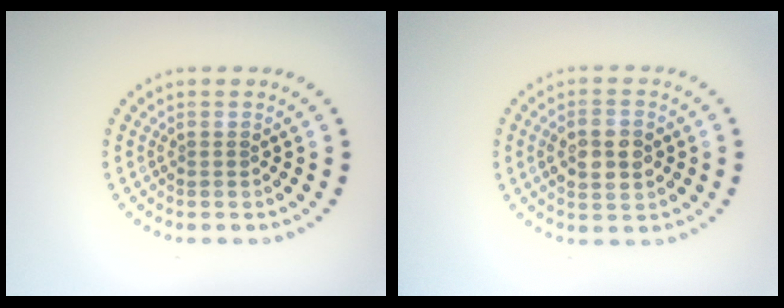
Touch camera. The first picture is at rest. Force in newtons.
{"total": 3.8, "press": 3.8, "slide": 0.2}